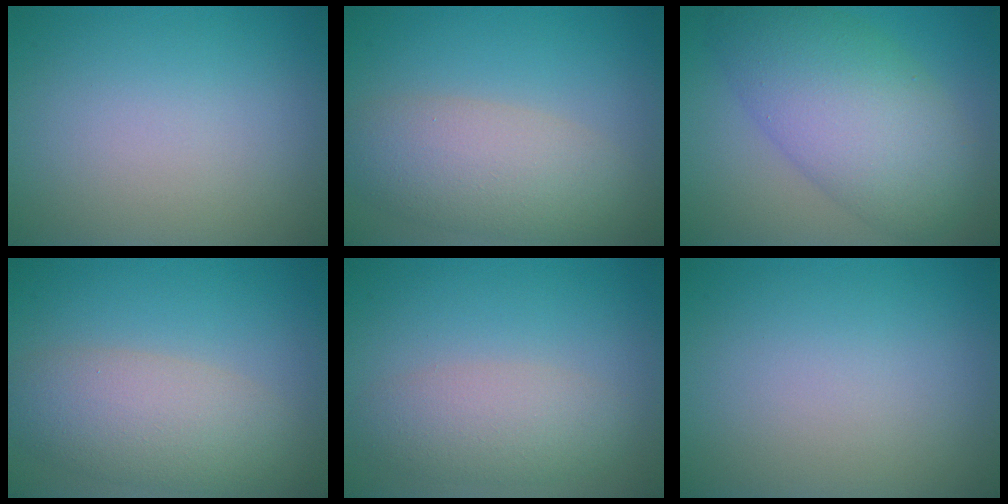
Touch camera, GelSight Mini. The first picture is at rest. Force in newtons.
{"total": 5.7, "press": 5.7, "slide": 0.4}
{"total": 7.2, "press": 7.2, "slide": 0.3}
{"total": 5.7, "press": 5.7, "slide": 0.4}
{"total": 3.7, "press": 3.7, "slide": 0.2}
{"total": 0.0}